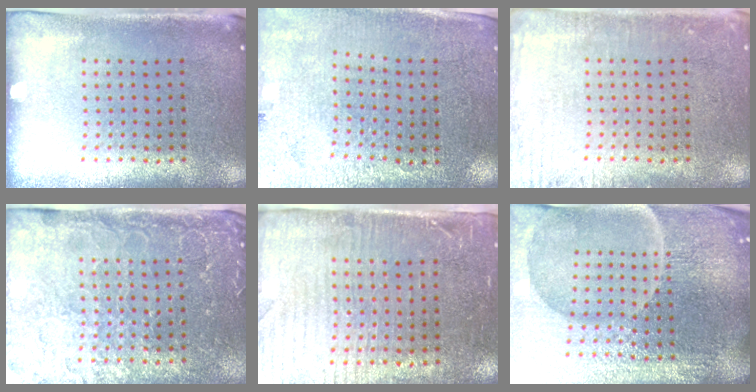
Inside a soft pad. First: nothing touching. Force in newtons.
{"total": 2.8, "press": 2.8, "slide": 0.5}
{"total": 2.8, "press": 2.8, "slide": 0.4}
{"total": 4.2, "press": 4.0, "slide": 1.5}
{"total": 3.5, "press": 3.1, "slide": 1.5}
{"total": 7.2, "press": 6.4, "slide": 3.4}